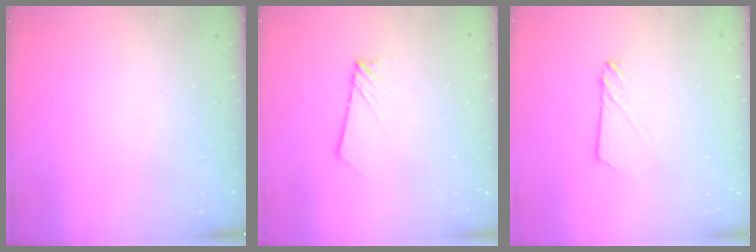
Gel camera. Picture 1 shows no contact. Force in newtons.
{"total": 1.8, "press": 1.8, "slide": 0.2}
{"total": 2.4, "press": 2.4, "slide": 0.2}